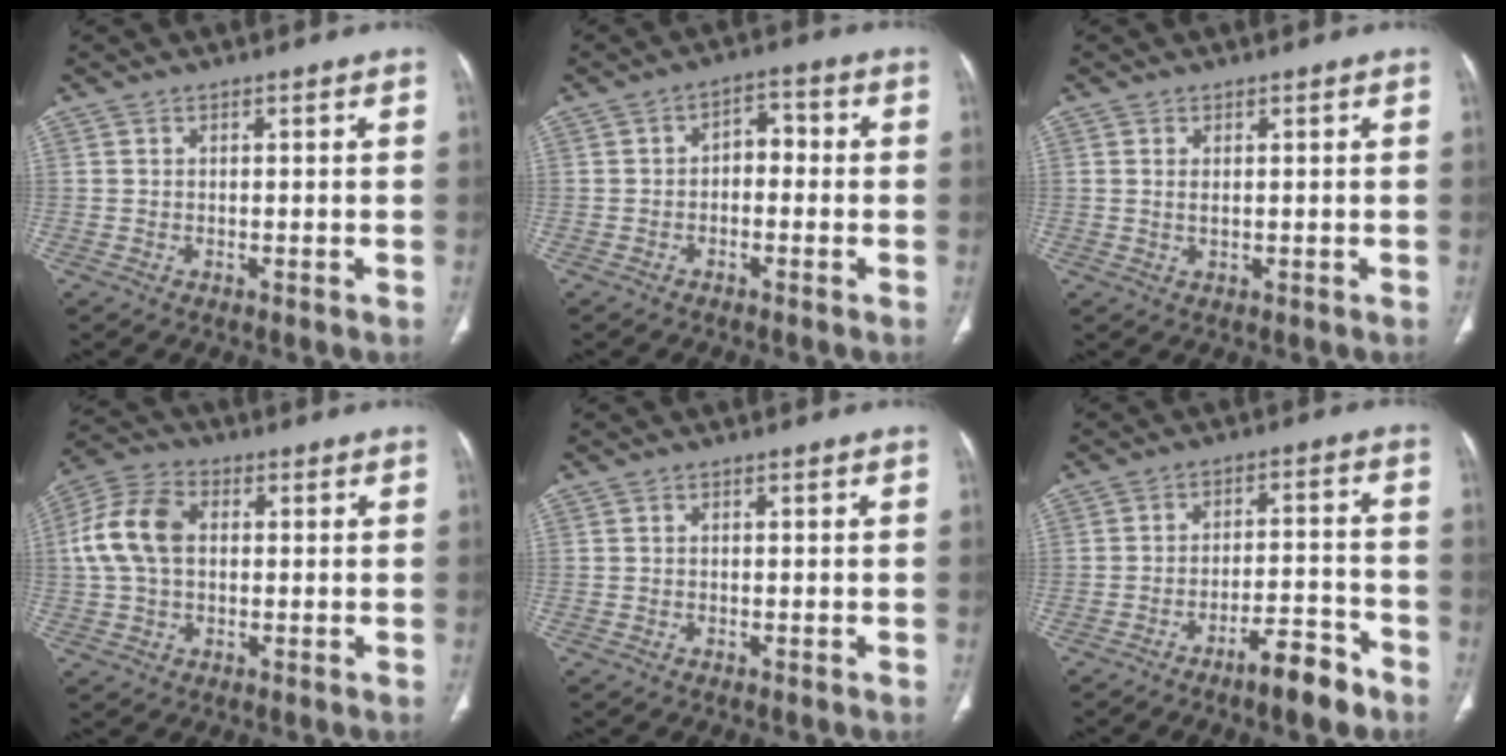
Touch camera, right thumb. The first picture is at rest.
{"total": 4.3, "force": [-0.7, 2.9, 3.1], "torque": [-0.030, 0.025, -0.022]}
{"total": 1.1, "force": [0.3, 0.5, 1.0], "torque": [-0.021, -0.001, 0.010]}
{"total": 11.0, "force": [1.1, 7.4, 8.1], "torque": [-0.168, 0.027, 0.016]}
{"total": 0.0}
{"total": 8.3, "force": [-5.9, 2.1, 5.5], "torque": [-0.084, 0.047, -0.090]}